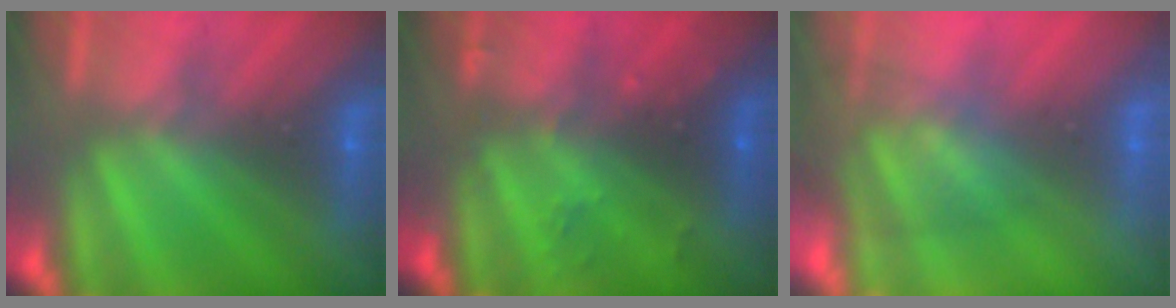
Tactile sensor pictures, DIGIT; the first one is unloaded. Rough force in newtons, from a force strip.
{"total": 2.4}
{"total": 3.7}